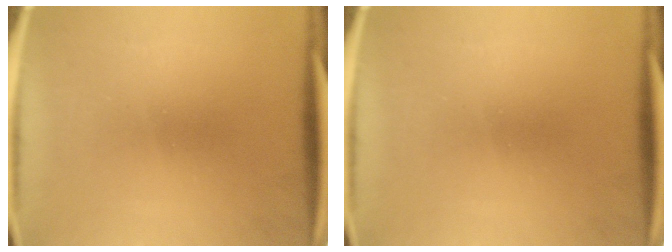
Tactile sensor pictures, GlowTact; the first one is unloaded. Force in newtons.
{"total": 0.0}